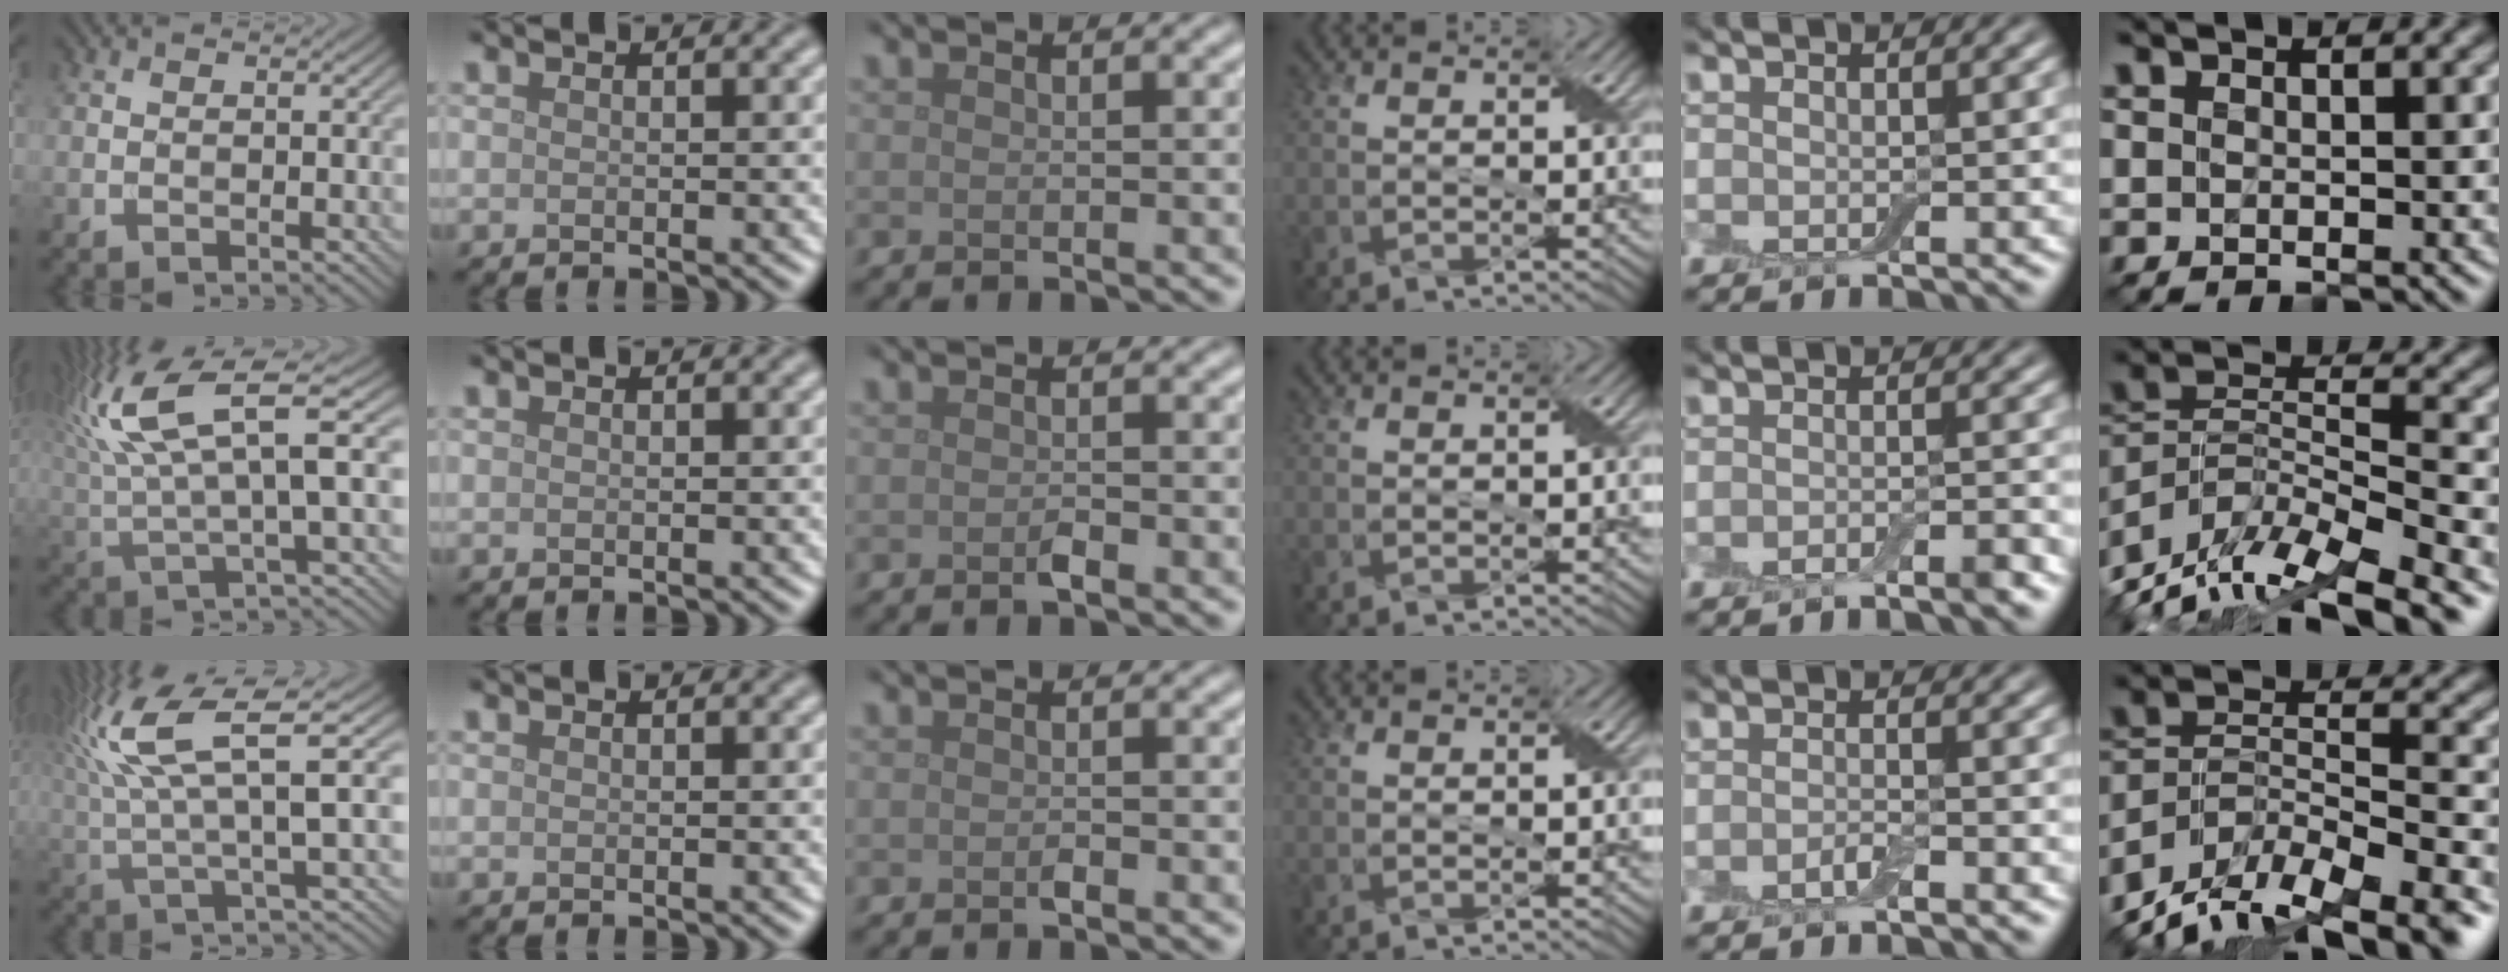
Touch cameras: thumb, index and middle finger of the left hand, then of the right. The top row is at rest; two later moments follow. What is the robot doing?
{"motion": "peel", "object": "aluminum foil"}